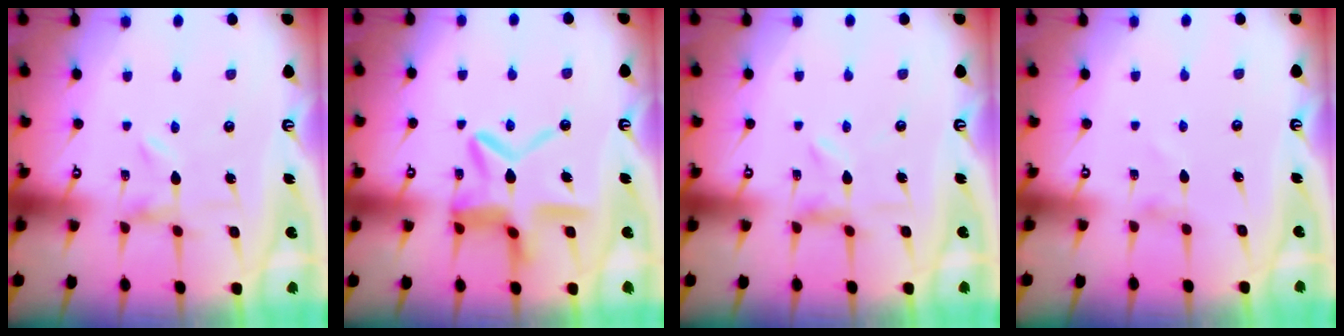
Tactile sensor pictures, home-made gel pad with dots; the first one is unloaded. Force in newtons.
{"total": 13.8, "press": 13.8, "slide": 1.3}
{"total": 2.0, "press": 2.0, "slide": 0.3}
{"total": 0.6, "press": 0.6, "slide": 0.1}